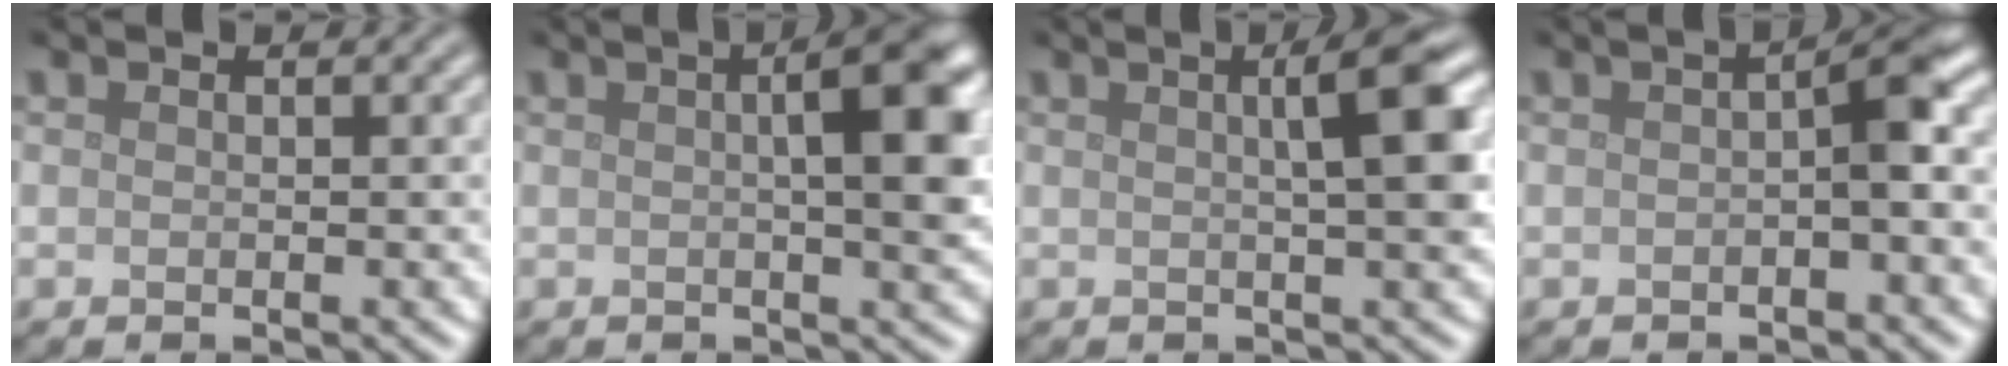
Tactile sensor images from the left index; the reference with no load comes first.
{"total": 6.3, "force": [1.3, 1.4, 6.0], "torque": [-0.060, 0.014, 0.014]}
{"total": 5.0, "force": [1.1, 0.9, 4.8], "torque": [-0.057, 0.012, 0.014]}
{"total": 2.6, "force": [-0.1, 0.4, 2.6], "torque": [-0.040, 0.012, -0.004]}